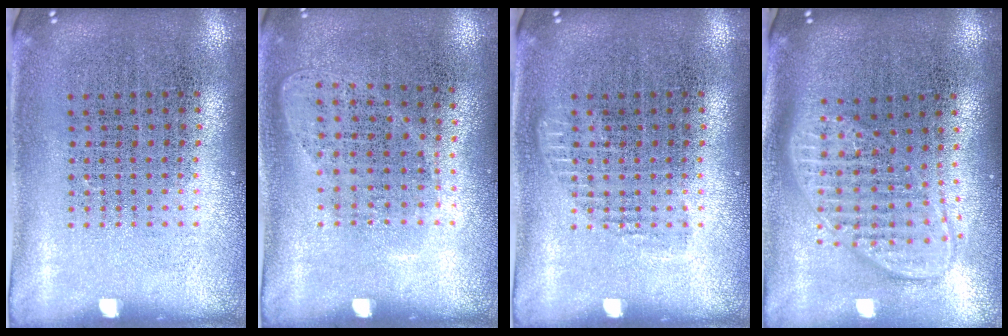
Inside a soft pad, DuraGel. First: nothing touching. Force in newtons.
{"total": 1.0, "press": 0.9, "slide": 0.5}
{"total": 0.8, "press": 0.8, "slide": 0.2}
{"total": 1.9, "press": 1.5, "slide": 1.1}